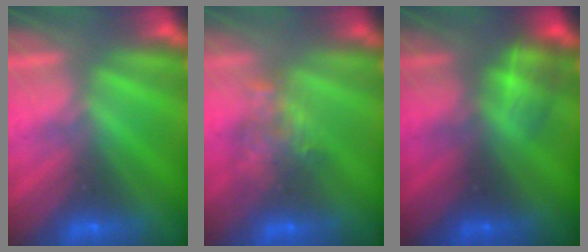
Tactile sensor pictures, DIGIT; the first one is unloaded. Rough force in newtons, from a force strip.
{"total": 4.3}
{"total": 2.3}